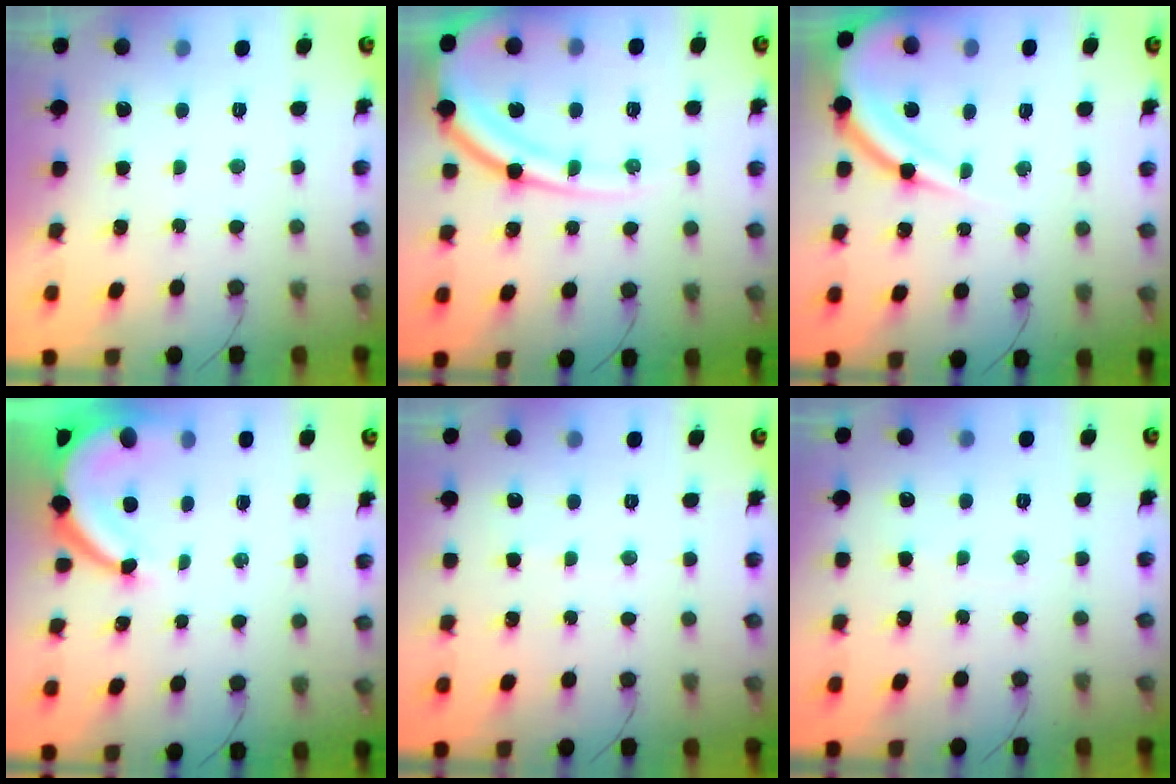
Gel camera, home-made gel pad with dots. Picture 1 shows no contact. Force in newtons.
{"total": 15.4, "press": 15.3, "slide": 1.7}
{"total": 12.8, "press": 12.8, "slide": 1.4}
{"total": 7.5, "press": 7.4, "slide": 1.0}
{"total": 3.1, "press": 3.0, "slide": 0.4}
{"total": 2.6, "press": 2.6, "slide": 0.3}